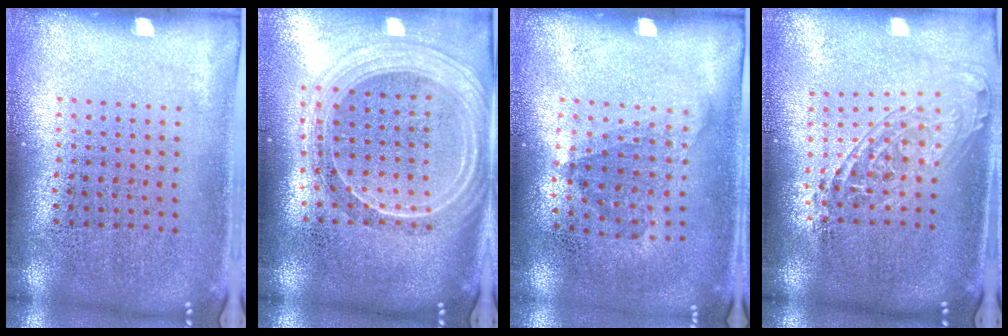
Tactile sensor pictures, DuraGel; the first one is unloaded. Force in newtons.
{"total": 2.3, "press": 1.9, "slide": 1.3}
{"total": 1.2, "press": 0.8, "slide": 0.8}
{"total": 1.7, "press": 1.4, "slide": 1.0}